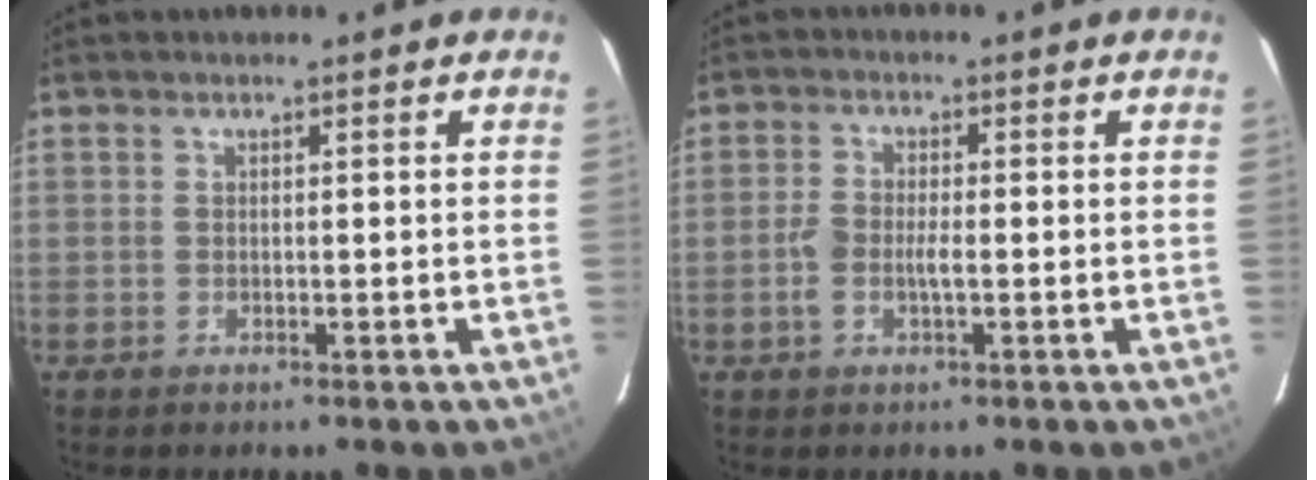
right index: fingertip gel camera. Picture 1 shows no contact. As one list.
[{"total": 3.9, "force": [-1.1, 1.8, 3.3], "torque": [-0.073, 0.002, -0.021]}]